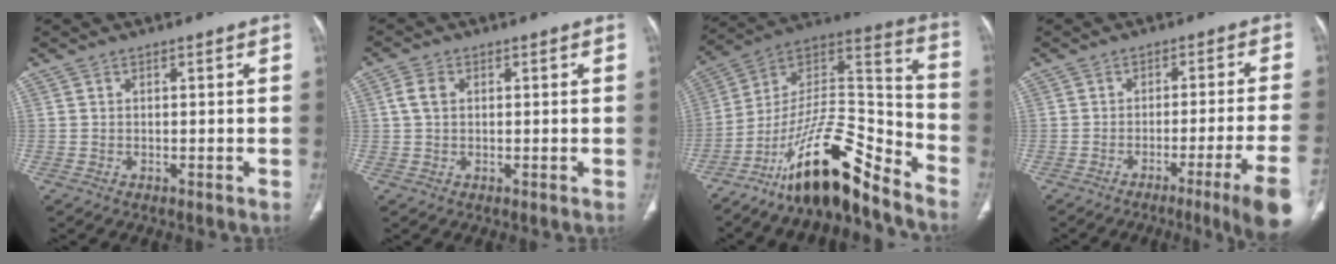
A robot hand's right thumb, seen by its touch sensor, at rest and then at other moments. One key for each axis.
{"total": 2.6, "fx": 0.5, "fy": 1.7, "fz": 1.9, "tx": -0.048, "ty": 0.006, "tz": 0.008}
{"total": 19.9, "fx": -14.9, "fy": 5.3, "fz": 12.1, "tx": -0.181, "ty": 0.116, "tz": -0.258}
{"total": 11.6, "fx": -6.2, "fy": -1.1, "fz": 9.8, "tx": -0.135, "ty": 0.013, "tz": -0.088}